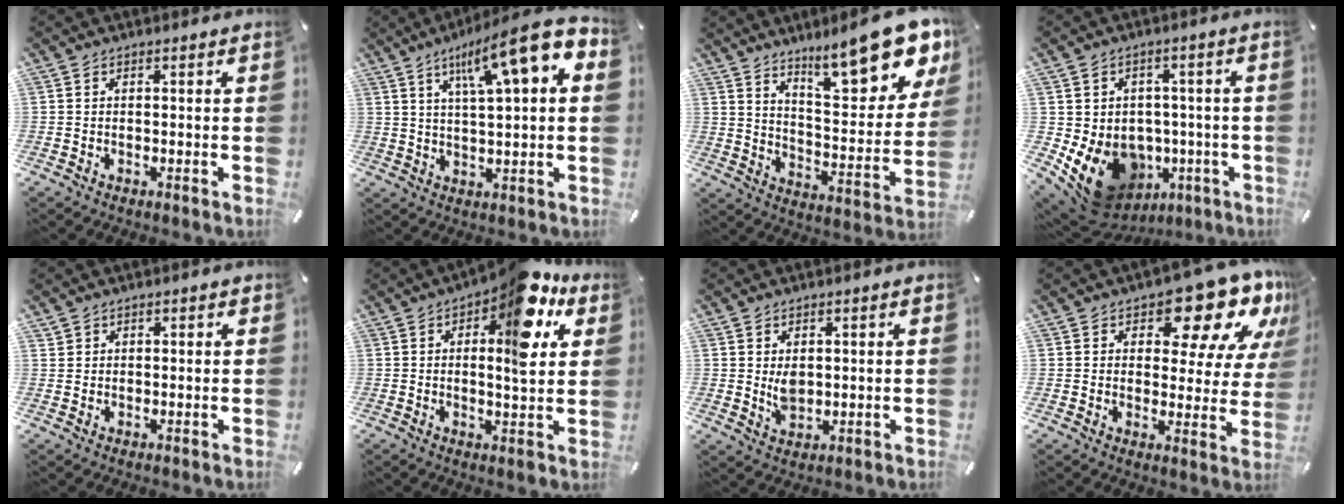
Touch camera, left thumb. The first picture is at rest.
{"total": 14.2, "force": [7.5, 2.2, 11.9], "torque": [-0.203, -0.035, 0.120]}
{"total": 19.9, "force": [14.4, 6.3, 12.2], "torque": [-0.167, -0.108, 0.239]}
{"total": 12.3, "force": [-4.1, 10.0, 6.0], "torque": [-0.125, 0.001, -0.062]}
{"total": 1.6, "force": [1.1, 1.2, 0.1], "torque": [-0.003, 0.000, 0.021]}
{"total": 16.6, "force": [8.1, 5.8, 13.3], "torque": [-0.169, -0.059, 0.122]}
{"total": 4.1, "force": [1.2, 2.8, 2.7], "torque": [-0.044, -0.007, 0.018]}
{"total": 16.7, "force": [11.4, 7.6, 9.6], "torque": [-0.128, -0.079, 0.188]}